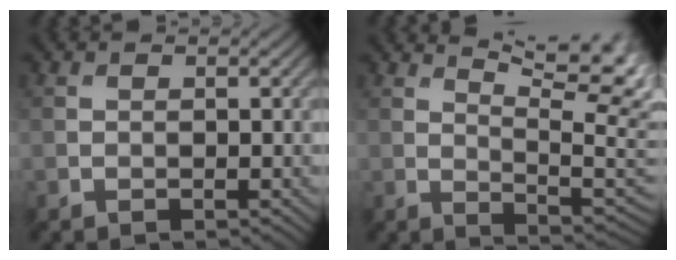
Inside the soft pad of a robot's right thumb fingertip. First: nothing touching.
{"total": 11.3, "force": [6.3, 3.0, 8.9], "torque": [-0.142, 0.005, 0.093]}